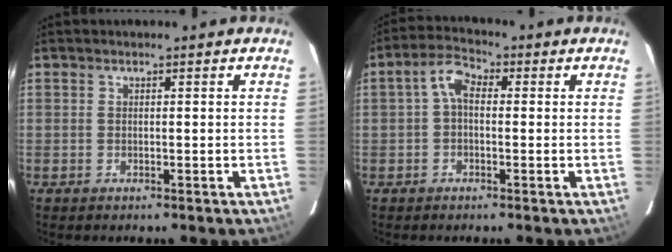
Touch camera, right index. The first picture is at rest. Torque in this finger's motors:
{"motor_torque": [0.33, -0.22, 0.35, 0.08]}